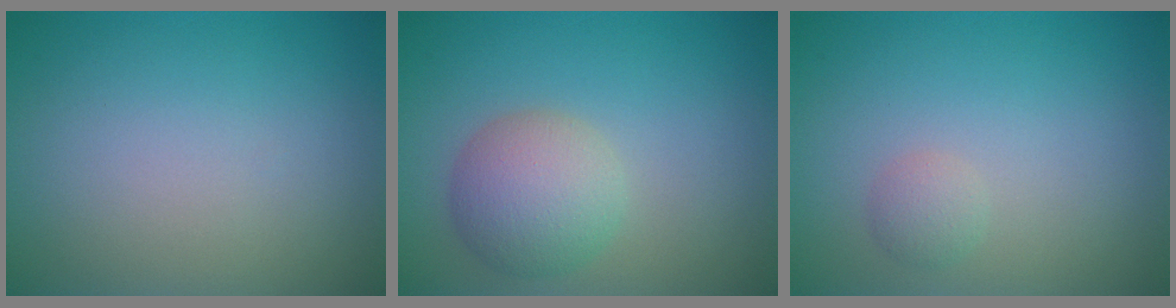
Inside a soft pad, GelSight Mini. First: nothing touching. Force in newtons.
{"total": 4.5, "press": 4.5, "slide": 0.2}
{"total": 1.2, "press": 1.2, "slide": 0.0}